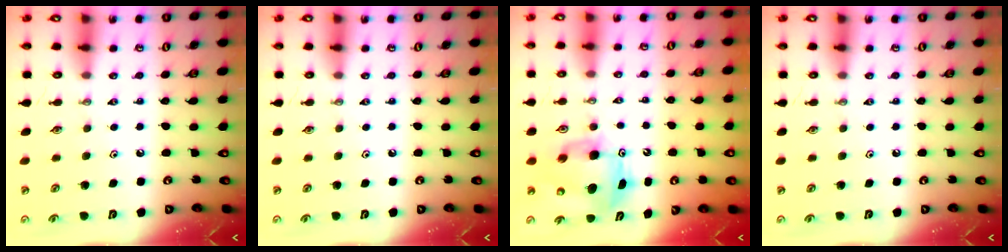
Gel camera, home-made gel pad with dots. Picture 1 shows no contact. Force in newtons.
{"total": 0.0}
{"total": 8.3, "press": 8.1, "slide": 1.4}
{"total": 0.0}